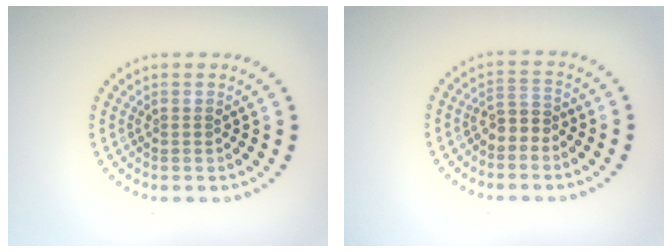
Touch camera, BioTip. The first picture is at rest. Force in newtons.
{"total": 1.7, "press": 1.4, "slide": 0.9}